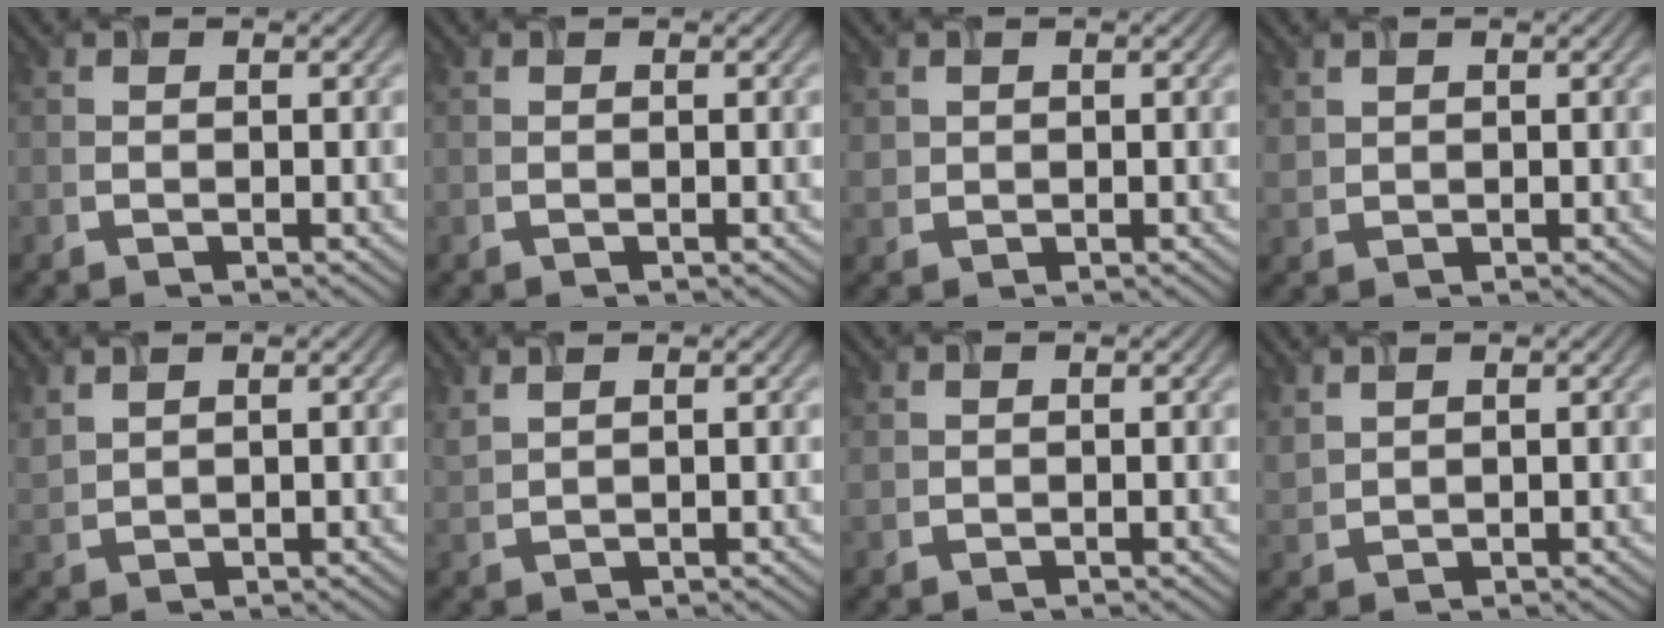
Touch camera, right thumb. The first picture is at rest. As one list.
[{"total": 0.0}, {"total": 1.5, "force": [0.5, 1.4, 0.3], "torque": [-0.013, -0.006, 0.013]}, {"total": 1.4, "force": [0.9, 1.0, 0.4], "torque": [-0.016, -0.002, 0.023]}, {"total": 2.1, "force": [1.7, 0.7, 1.0], "torque": [-0.034, 0.004, 0.044]}, {"total": 1.8, "force": [1.5, 0.4, 0.9], "torque": [-0.029, 0.004, 0.037]}, {"total": 0.9, "force": [0.4, 0.8, 0.2], "torque": [-0.007, -0.002, 0.010]}, {"total": 2.0, "force": [1.5, 0.9, 0.8], "torque": [-0.028, 0.002, 0.040]}]